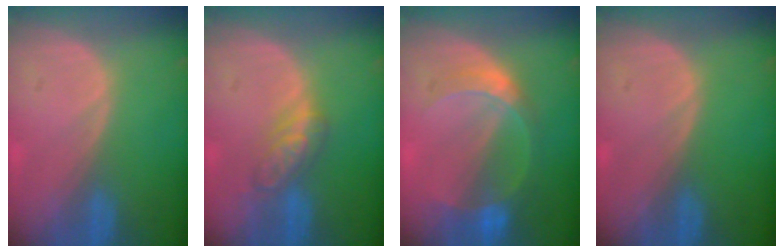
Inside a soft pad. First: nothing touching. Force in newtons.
{"total": 4.7, "press": 4.7, "slide": 0.2}
{"total": 6.7, "press": 5.9, "slide": 3.2}
{"total": 0.0}